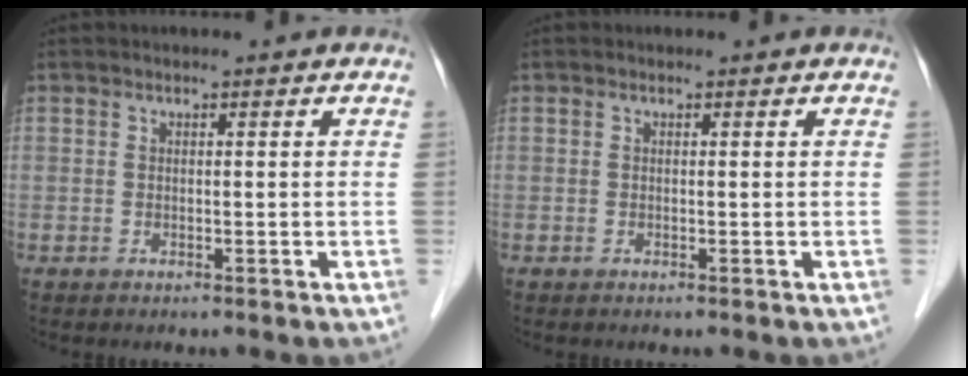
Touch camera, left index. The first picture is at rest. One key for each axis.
{"total": 0.0}